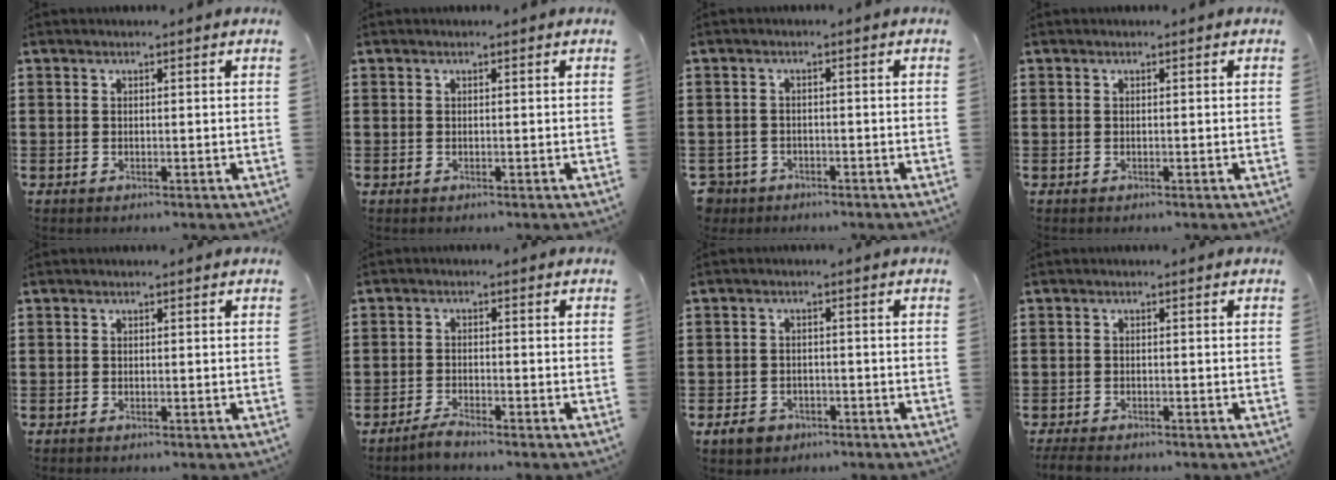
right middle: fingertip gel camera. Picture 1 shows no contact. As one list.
[{"total": 0.0}, {"total": 1.9, "force": [-1.7, 0.9, 0.0], "torque": [-0.015, -0.002, -0.041]}, {"total": 0.0}, {"total": 0.0}, {"total": 2.1, "force": [-2.0, 0.1, 0.7], "torque": [-0.023, 0.002, -0.042]}, {"total": 2.6, "force": [-2.0, 1.4, 0.9], "torque": [-0.021, 0.002, -0.040]}, {"total": 1.5, "force": [-1.4, 0.3, 0.5], "torque": [-0.019, -0.001, -0.031]}]